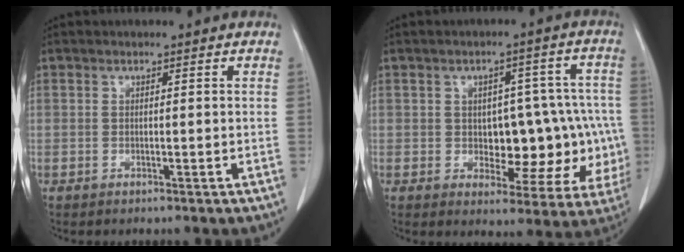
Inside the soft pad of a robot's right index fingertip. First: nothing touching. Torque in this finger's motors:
{"motor_torque": [0.25, -0.02, 0.12, 0.02]}